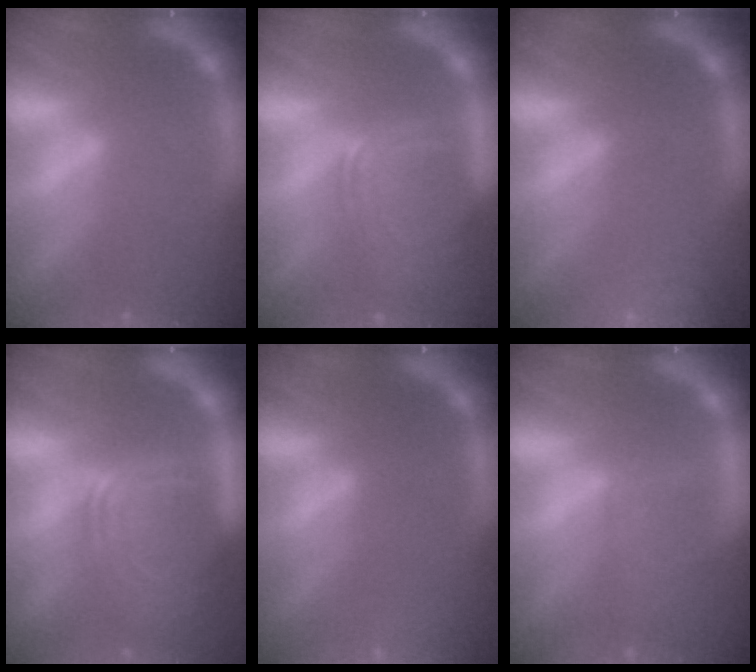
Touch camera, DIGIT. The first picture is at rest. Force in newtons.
{"total": 7.6}
{"total": 6.5}
{"total": 8.5}
{"total": 0.9}
{"total": 3.0}